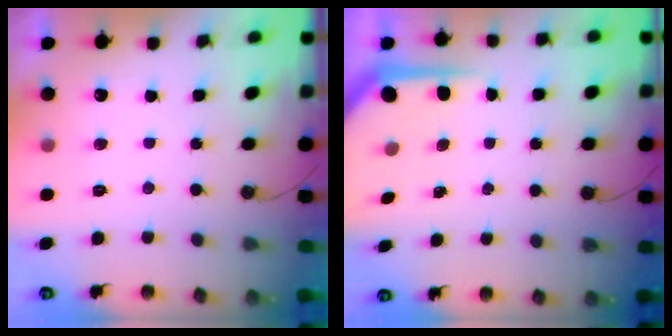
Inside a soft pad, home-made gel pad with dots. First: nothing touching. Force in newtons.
{"total": 4.7, "press": 4.6, "slide": 0.7}